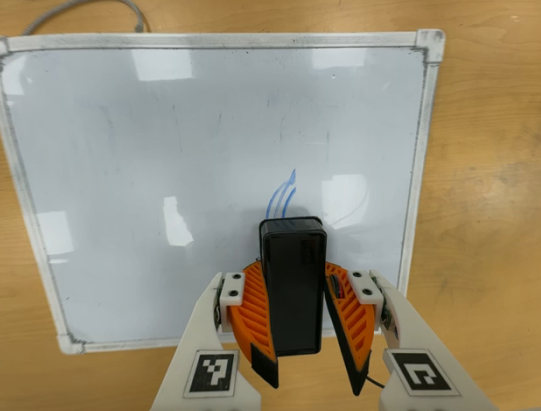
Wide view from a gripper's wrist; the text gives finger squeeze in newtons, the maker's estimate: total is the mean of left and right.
{"total": 8.3, "left": 9.1, "right": 7.6}